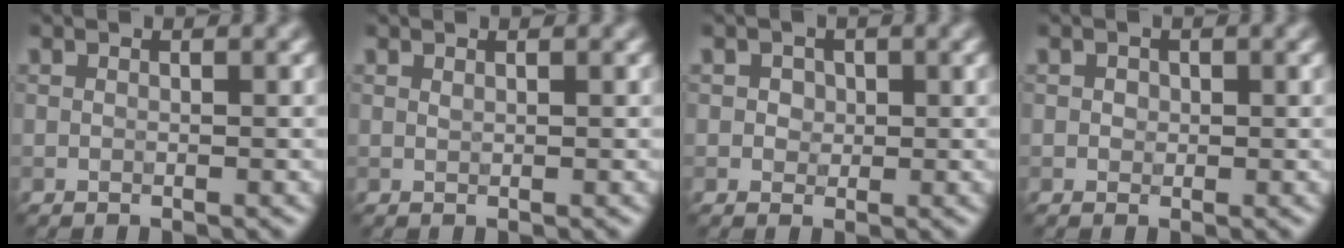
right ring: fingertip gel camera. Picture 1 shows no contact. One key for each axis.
{"total": 0.0}
{"total": 1.6, "fx": 0.5, "fy": 1.3, "fz": 0.7, "tx": -0.009, "ty": 0.007, "tz": 0.005}
{"total": 0.8, "fx": 0.1, "fy": 0.7, "fz": 0.2, "tx": -0.001, "ty": 0.000, "tz": 0.003}